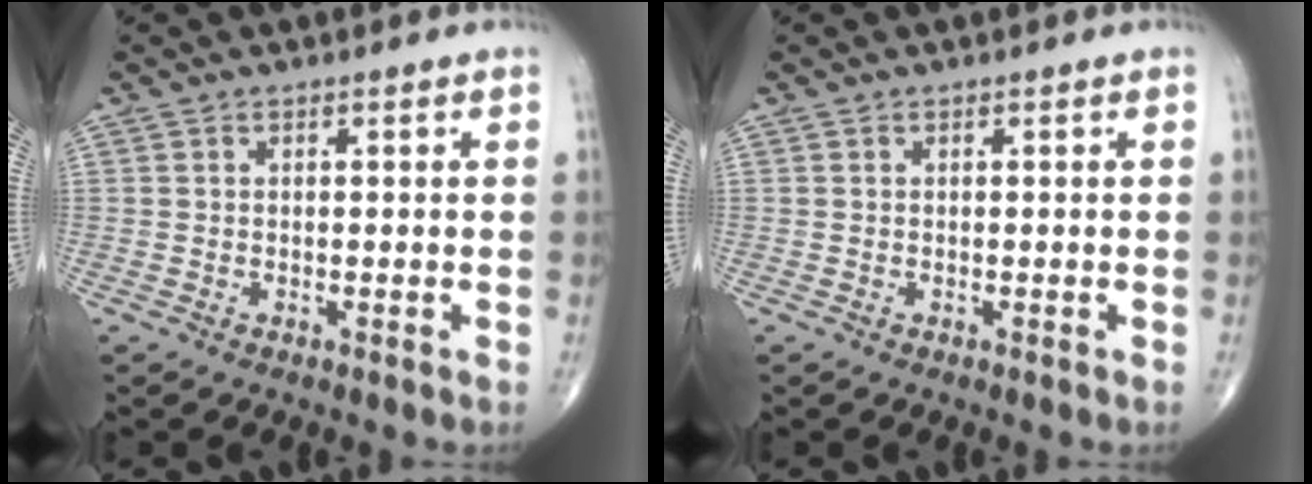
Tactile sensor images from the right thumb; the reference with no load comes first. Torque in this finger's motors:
{"motor_torque": [-0.02, 0.00, -0.01, 0.01, 0.01]}